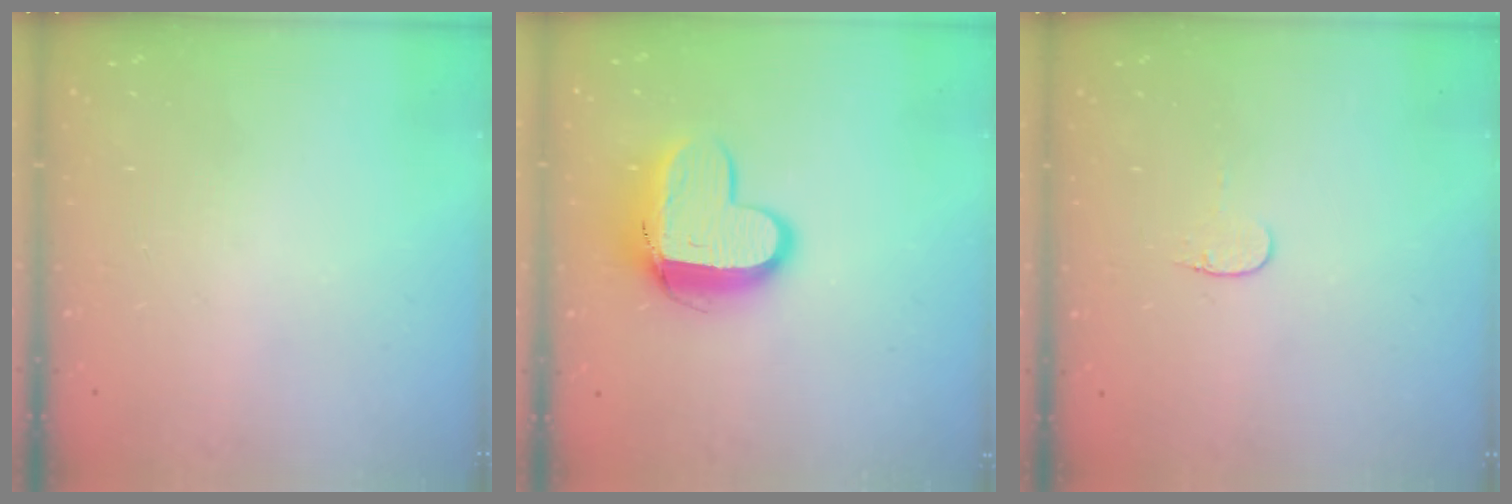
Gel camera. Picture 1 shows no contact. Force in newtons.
{"total": 12.4, "press": 12.4, "slide": 1.2}
{"total": 3.2, "press": 3.1, "slide": 0.4}